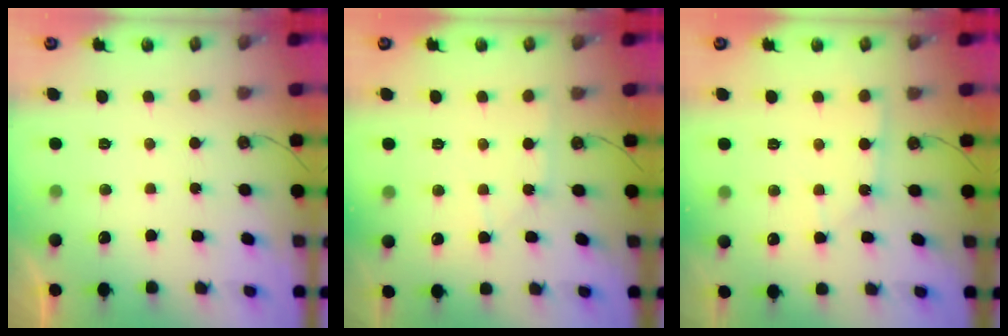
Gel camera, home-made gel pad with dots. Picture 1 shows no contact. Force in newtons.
{"total": 5.1, "press": 5.0, "slide": 0.8}
{"total": 6.1, "press": 6.1, "slide": 0.6}